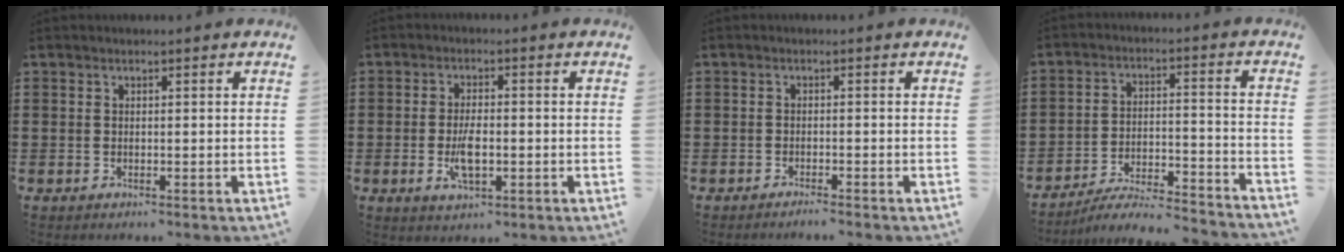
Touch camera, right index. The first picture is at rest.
{"total": 4.7, "force": [-1.0, 1.9, 4.1], "torque": [-0.085, 0.001, -0.019]}
{"total": 1.3, "force": [-1.2, -0.2, 0.3], "torque": [-0.006, 0.000, -0.024]}
{"total": 6.3, "force": [-5.9, 0.3, 2.2], "torque": [-0.037, 0.001, -0.116]}